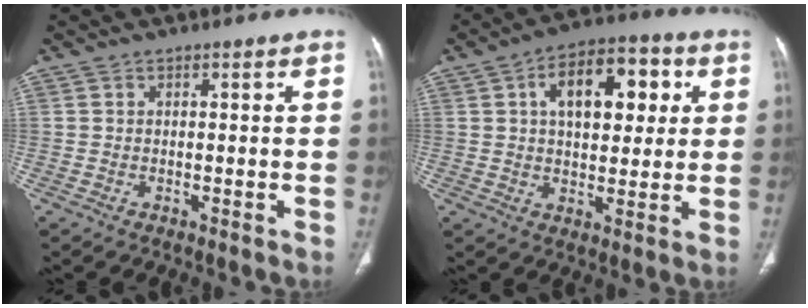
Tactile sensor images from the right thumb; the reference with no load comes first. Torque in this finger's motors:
{"motor_torque": [0.26, 2.50, 0.52, -0.38, 0.09]}